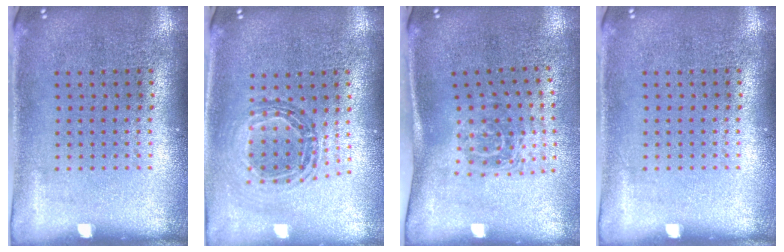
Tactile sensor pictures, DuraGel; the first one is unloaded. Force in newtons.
{"total": 0.7, "press": 0.7, "slide": 0.1}
{"total": 1.7, "press": 1.2, "slide": 1.2}
{"total": 0.0}